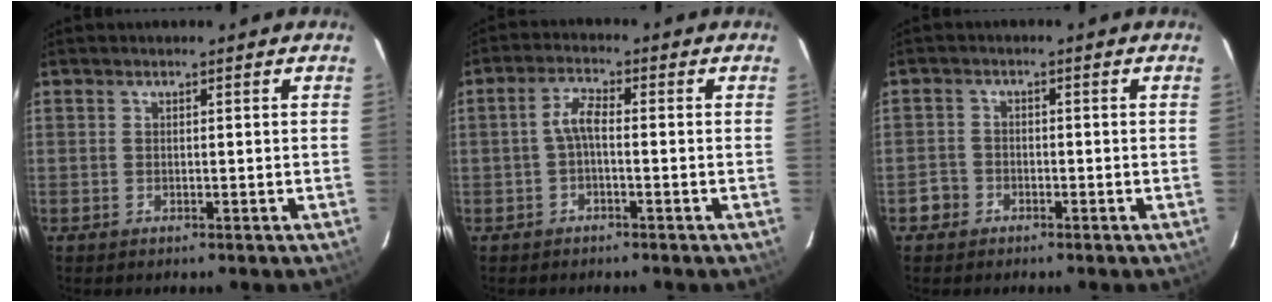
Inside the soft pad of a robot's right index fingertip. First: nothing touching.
{"total": 3.1, "force": [-0.9, 0.8, 2.9], "torque": [-0.065, 0.011, -0.019]}
{"total": 3.0, "force": [-1.8, 2.4, 0.2], "torque": [-0.005, 0.011, -0.033]}